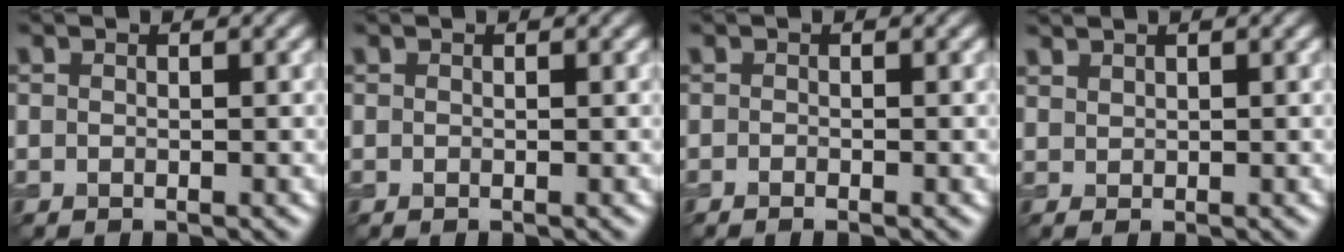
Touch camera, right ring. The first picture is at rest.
{"total": 0.0}
{"total": 0.6, "force": [-0.4, 0.1, 0.5], "torque": [-0.009, -0.003, -0.006]}
{"total": 0.9, "force": [0.8, 0.2, 0.2], "torque": [-0.009, -0.001, 0.022]}